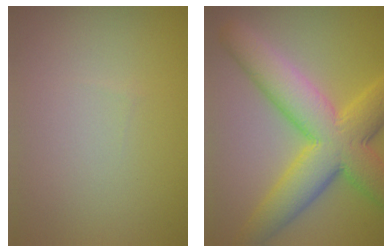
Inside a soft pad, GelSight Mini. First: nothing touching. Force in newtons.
{"total": 10.2, "press": 10.2, "slide": 0.2}